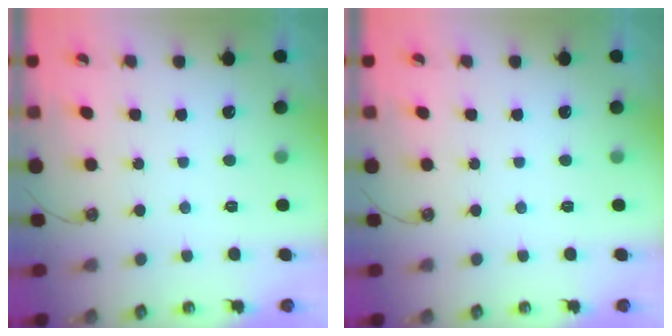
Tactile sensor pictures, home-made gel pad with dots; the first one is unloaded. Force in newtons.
{"total": 0.0}